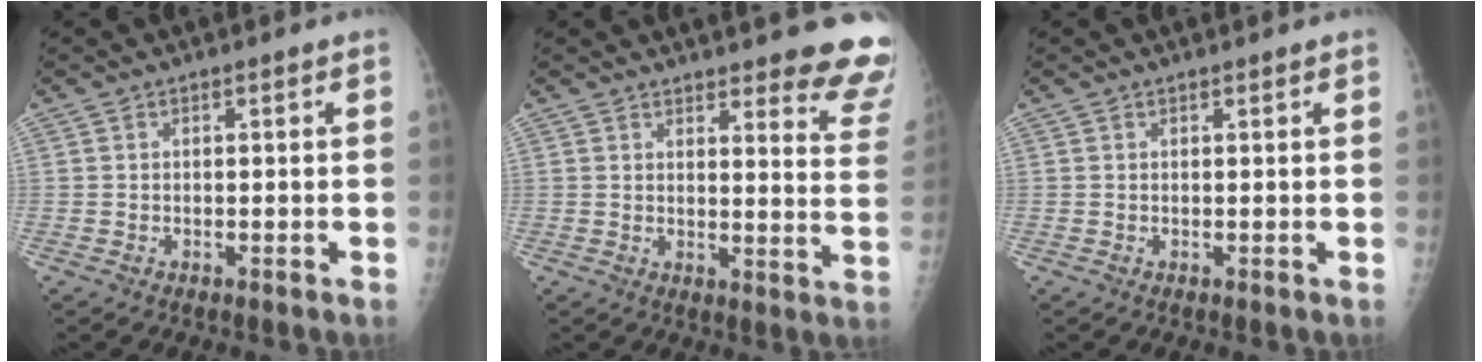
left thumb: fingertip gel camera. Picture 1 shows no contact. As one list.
[{"total": 12.8, "force": [11.5, 2.3, 5.2], "torque": [-0.025, -0.094, 0.111]}, {"total": 0.6, "force": [0.6, 0.1, 0.2], "torque": [-0.004, 0.002, 0.008]}]